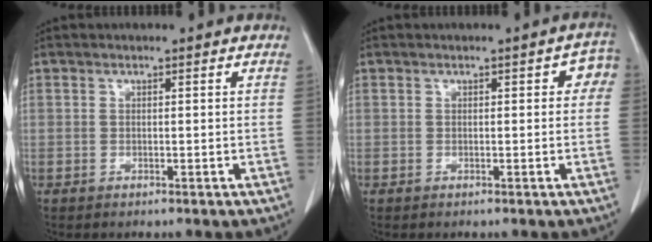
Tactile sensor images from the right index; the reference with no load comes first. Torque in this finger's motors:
{"motor_torque": [0.29, 0.05, 0.04, 0.00]}